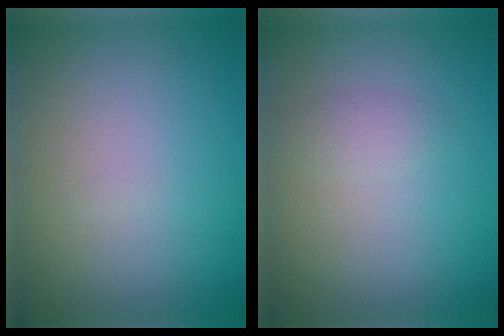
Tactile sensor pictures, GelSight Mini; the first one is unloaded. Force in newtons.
{"total": 1.1, "press": 1.1, "slide": 0.1}